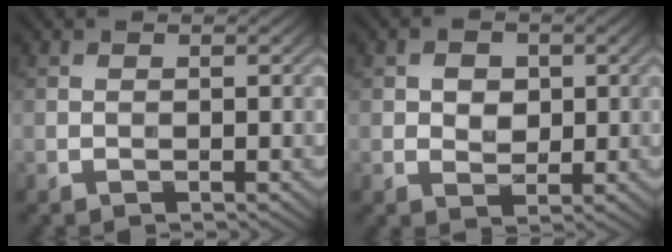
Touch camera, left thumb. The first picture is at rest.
{"total": 2.8, "force": [0.5, 2.3, 1.5], "torque": [-0.030, -0.002, 0.002]}